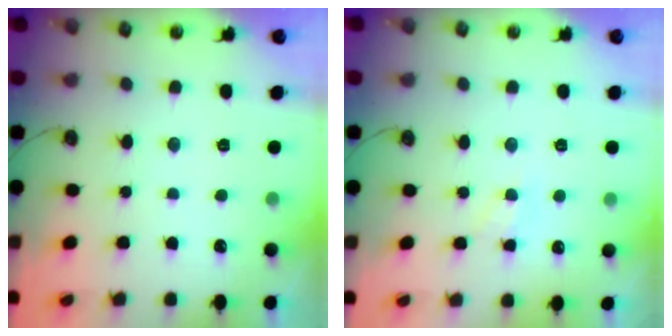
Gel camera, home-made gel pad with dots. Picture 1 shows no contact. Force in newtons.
{"total": 4.9, "press": 4.9, "slide": 0.7}